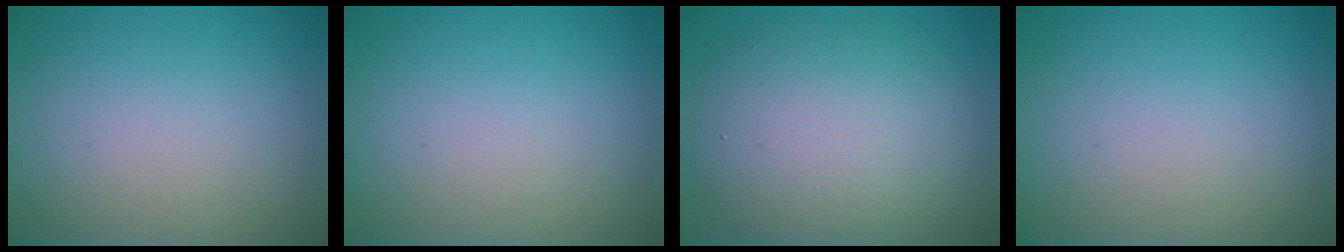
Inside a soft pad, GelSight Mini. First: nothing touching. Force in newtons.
{"total": 0.0}
{"total": 8.1, "press": 8.1, "slide": 0.3}
{"total": 0.0}